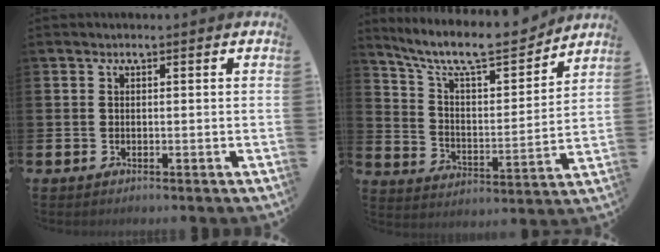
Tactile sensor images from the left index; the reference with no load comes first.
{"total": 10.1, "force": [9.1, 2.3, 3.8], "torque": [-0.103, -0.068, 0.153]}